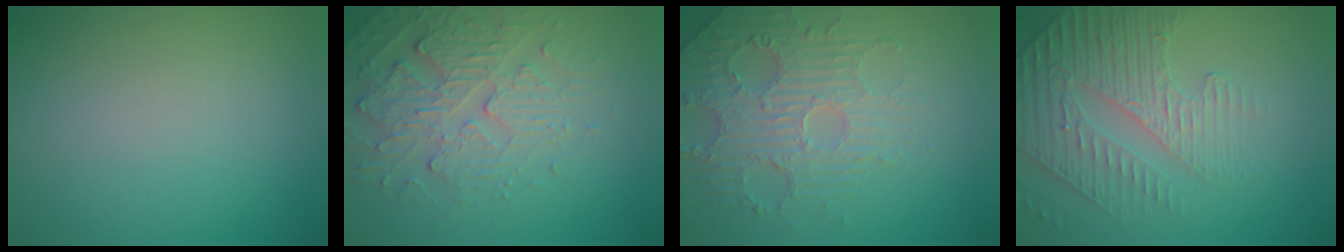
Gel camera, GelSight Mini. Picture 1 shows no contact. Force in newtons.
{"total": 4.0, "press": 3.6, "slide": 1.8}
{"total": 4.6, "press": 3.6, "slide": 2.9}
{"total": 4.2, "press": 3.5, "slide": 2.4}